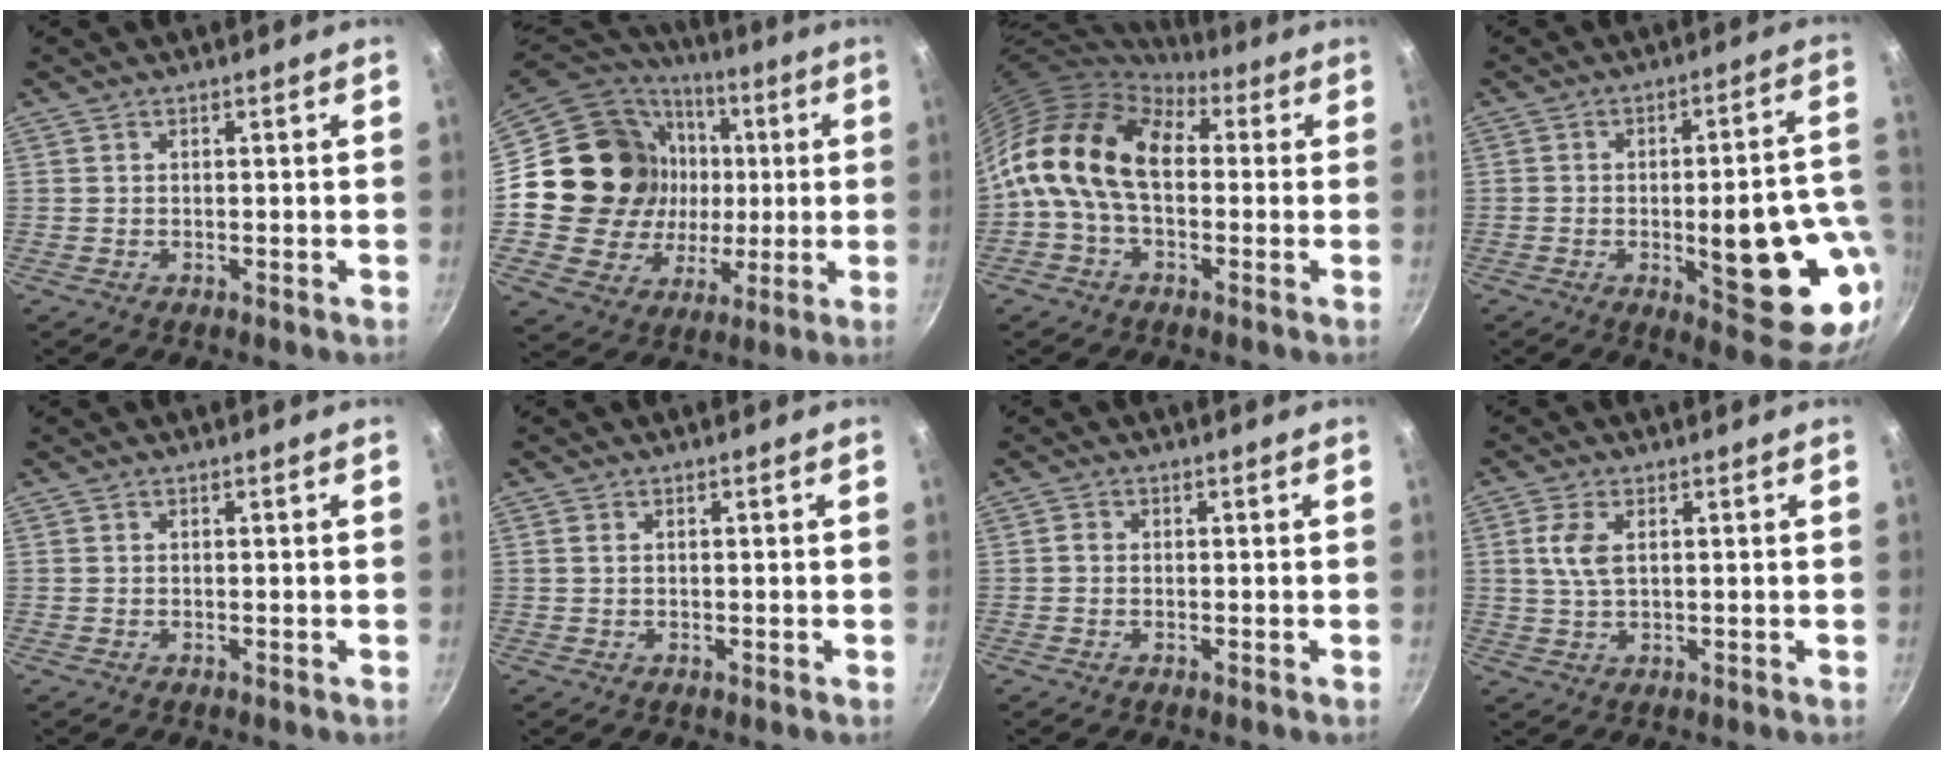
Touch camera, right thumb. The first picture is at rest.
{"total": 23.3, "force": [1.7, 20.5, 11.1], "torque": [-0.183, 0.016, 0.041]}
{"total": 16.2, "force": [1.7, 10.6, 12.1], "torque": [-0.202, 0.023, 0.008]}
{"total": 20.2, "force": [-4.3, 7.0, 18.5], "torque": [-0.204, 0.016, -0.050]}
{"total": 0.0}
{"total": 0.6, "force": [0.2, 0.4, 0.4], "torque": [-0.009, 0.000, 0.003]}
{"total": 0.8, "force": [0.0, 0.6, 0.5], "torque": [-0.011, 0.005, -0.005]}
{"total": 4.6, "force": [1.2, 2.2, 3.8], "torque": [-0.081, -0.001, 0.024]}